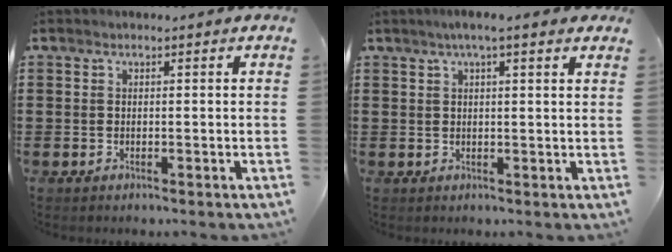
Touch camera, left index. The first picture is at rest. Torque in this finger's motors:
{"motor_torque": [1.15, -0.99, 0.46, 0.13]}